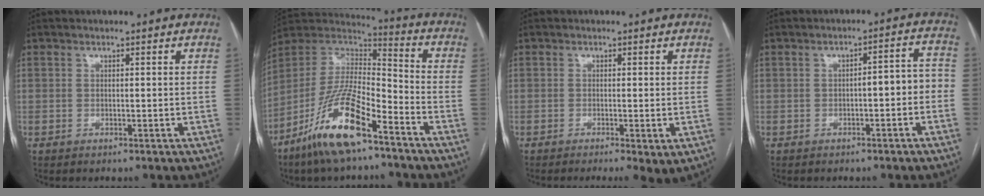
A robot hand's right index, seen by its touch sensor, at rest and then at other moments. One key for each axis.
{"total": 16.8, "fx": -10.4, "fy": 3.9, "fz": 12.6, "tx": -0.260, "ty": -0.007, "tz": -0.194}
{"total": 3.6, "fx": -1.6, "fy": 0.7, "fz": 3.2, "tx": -0.039, "ty": -0.012, "tz": -0.021}
{"total": 4.8, "fx": -1.4, "fy": 1.6, "fz": 4.3, "tx": -0.053, "ty": 0.031, "tz": -0.016}